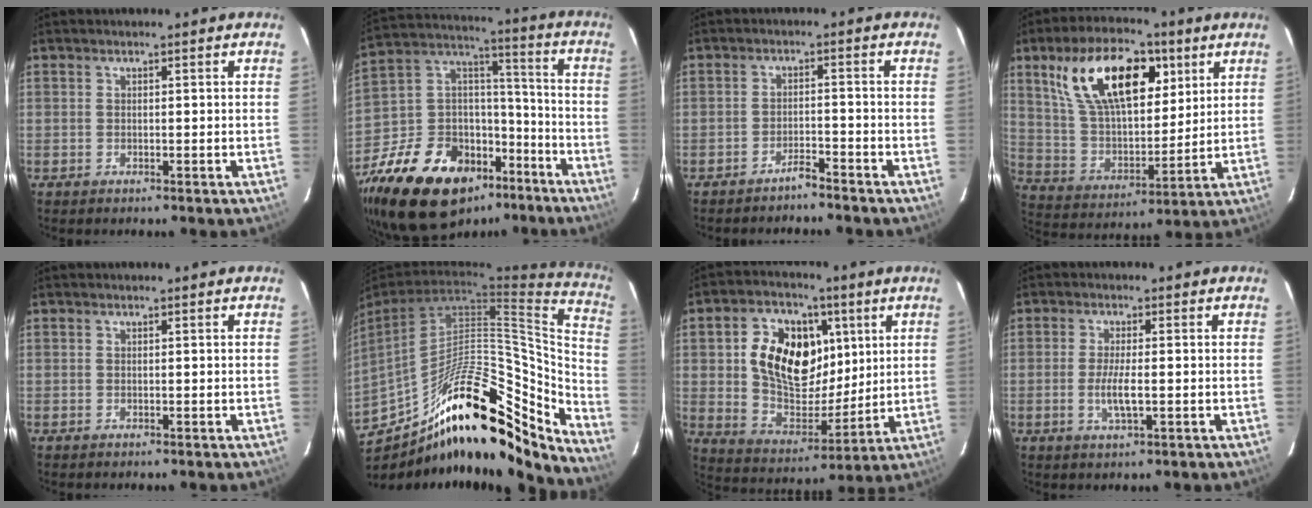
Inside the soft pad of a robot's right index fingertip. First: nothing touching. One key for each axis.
{"total": 28.3, "fx": -18.1, "fy": 16.0, "fz": 14.7, "tx": -0.308, "ty": 0.035, "tz": -0.279}
{"total": 2.8, "fx": -2.7, "fy": 0.2, "fz": 0.7, "tx": -0.022, "ty": 0.004, "tz": -0.041}
{"total": 20.6, "fx": 9.5, "fy": 10.4, "fz": 15.1, "tx": -0.281, "ty": 0.025, "tz": 0.177}
{"total": 0.0}
{"total": 20.6, "fx": -15.4, "fy": 5.9, "fz": 12.4, "tx": -0.170, "ty": 0.014, "tz": -0.260}
{"total": 17.8, "fx": 4.6, "fy": 11.4, "fz": 12.8, "tx": -0.243, "ty": 0.016, "tz": 0.092}
{"total": 4.6, "fx": -0.9, "fy": 0.8, "fz": 4.5, "tx": -0.089, "ty": -0.007, "tz": -0.018}